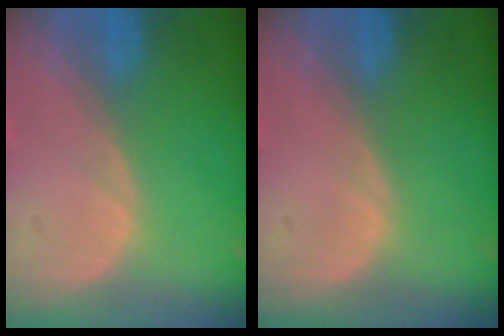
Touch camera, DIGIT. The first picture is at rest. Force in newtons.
{"total": 0.0}